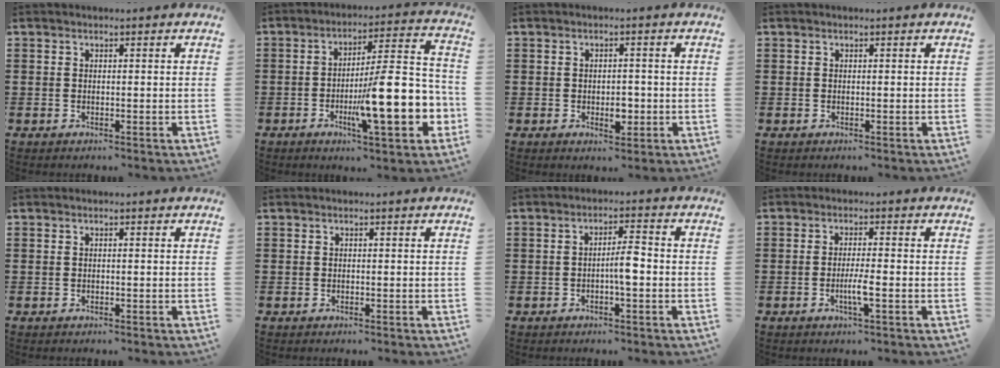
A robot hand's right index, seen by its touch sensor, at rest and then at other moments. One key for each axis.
{"total": 15.9, "fx": -4.3, "fy": 3.7, "fz": 14.9, "tx": -0.229, "ty": -0.012, "tz": -0.071}
{"total": 3.3, "fx": -0.7, "fy": 1.8, "fz": 2.7, "tx": -0.041, "ty": 0.001, "tz": -0.014}
{"total": 0.0}
{"total": 0.0}
{"total": 0.0}
{"total": 3.8, "fx": -0.9, "fy": 0.8, "fz": 3.7, "tx": -0.072, "ty": 0.003, "tz": -0.020}
{"total": 3.4, "fx": -1.2, "fy": 0.1, "fz": 3.2, "tx": -0.061, "ty": -0.007, "tz": -0.024}